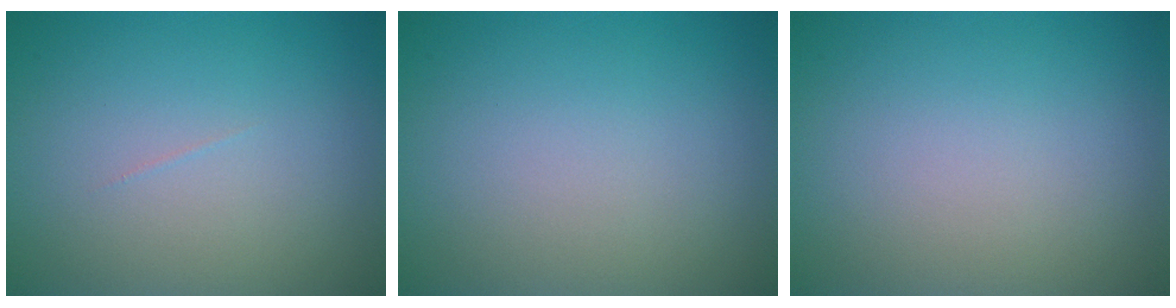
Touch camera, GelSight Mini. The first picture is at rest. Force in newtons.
{"total": 0.0}
{"total": 0.0}